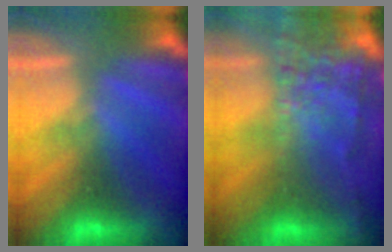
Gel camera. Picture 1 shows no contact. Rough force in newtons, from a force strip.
{"total": 6.7}